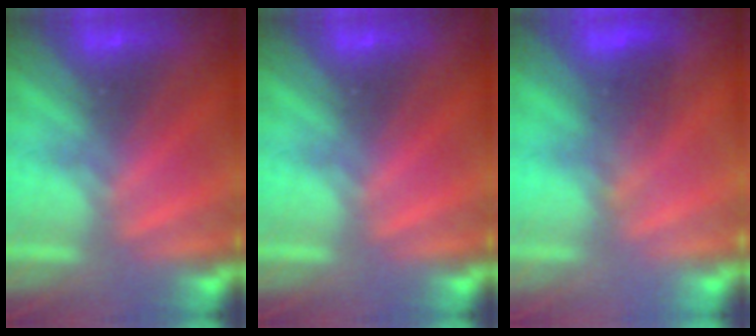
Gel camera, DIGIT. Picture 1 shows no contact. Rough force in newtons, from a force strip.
{"total": 0.0}
{"total": 1.6}